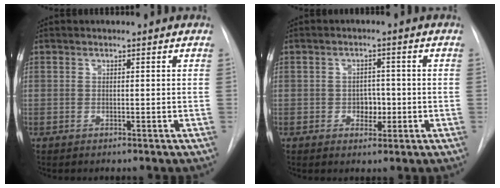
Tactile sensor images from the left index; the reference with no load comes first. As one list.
[{"total": 3.0, "force": [-0.6, 2.2, 1.9], "torque": [-0.020, 0.005, -0.005]}]